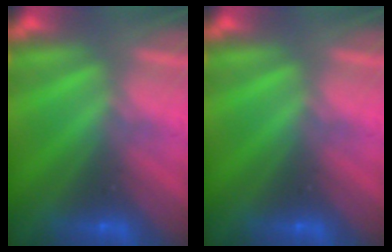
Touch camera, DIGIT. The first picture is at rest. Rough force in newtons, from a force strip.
{"total": 0.0}